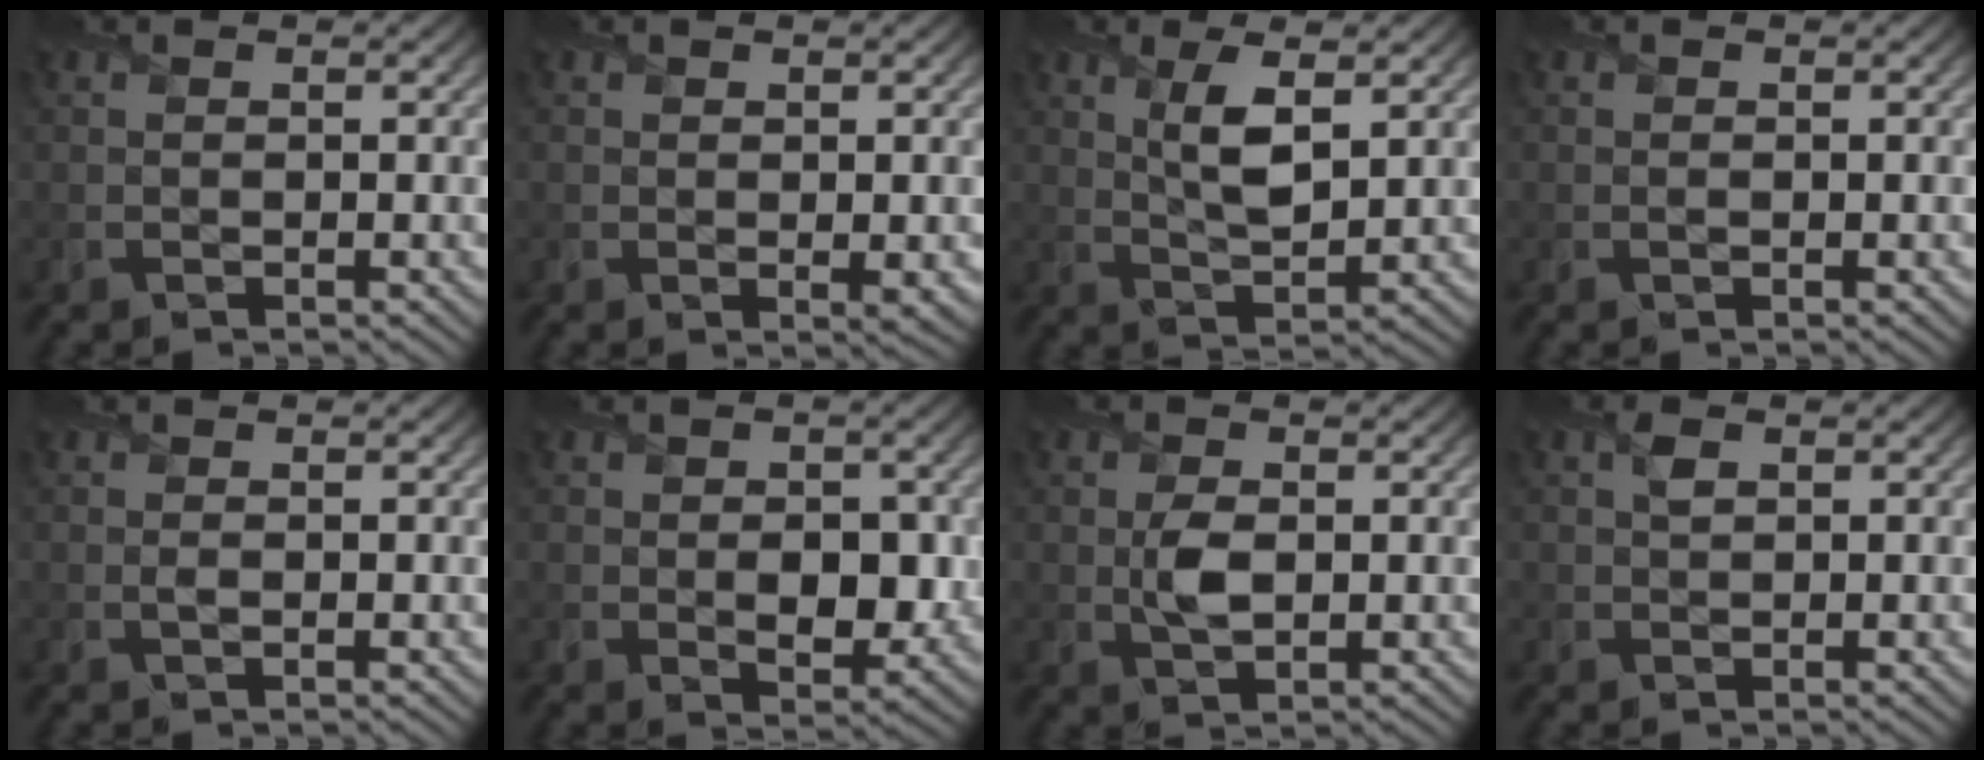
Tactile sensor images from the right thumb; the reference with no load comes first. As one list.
[{"total": 1.4, "force": [0.0, 0.5, 1.3], "torque": [-0.021, -0.006, 0.001]}, {"total": 5.1, "force": [1.9, 1.6, 4.4], "torque": [-0.094, -0.002, 0.038]}, {"total": 0.0}, {"total": 0.6, "force": [-0.1, 0.1, 0.6], "torque": [-0.017, 0.000, -0.004]}, {"total": 4.8, "force": [-0.4, 3.0, 3.7], "torque": [-0.057, -0.011, -0.007]}, {"total": 3.1, "force": [0.0, 1.6, 2.6], "torque": [-0.062, -0.002, -0.001]}, {"total": 1.4, "force": [0.6, 0.8, 1.0], "torque": [-0.021, 0.006, 0.010]}]